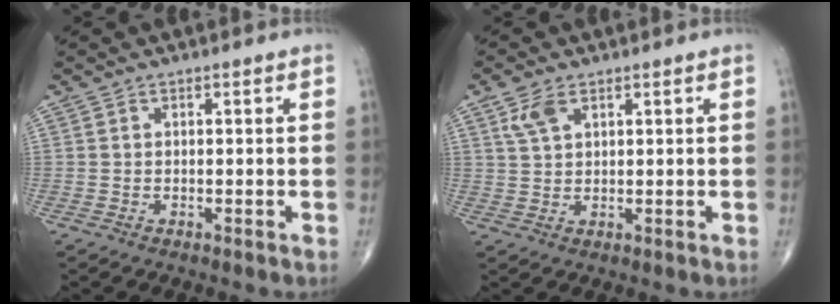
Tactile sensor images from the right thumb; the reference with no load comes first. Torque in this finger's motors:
{"motor_torque": [0.00, 1.47, 0.43, 0.44, 0.03]}